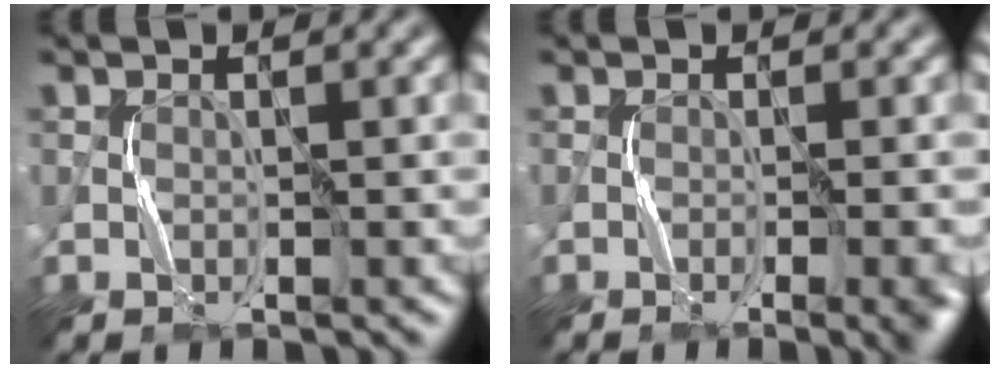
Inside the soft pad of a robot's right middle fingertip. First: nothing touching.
{"total": 3.5, "force": [-1.4, 0.9, 3.1], "torque": [-0.033, 0.003, -0.020]}